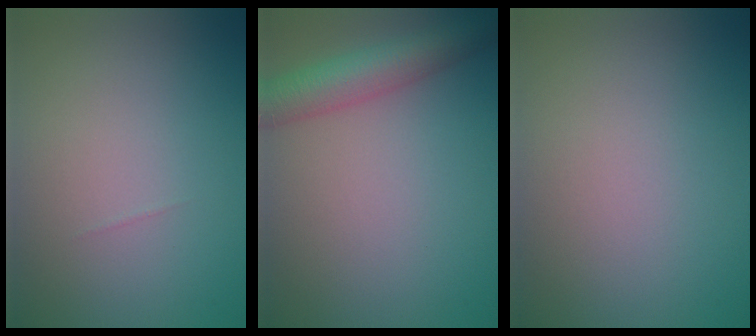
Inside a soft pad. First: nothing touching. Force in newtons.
{"total": 5.6, "press": 5.6, "slide": 0.1}
{"total": 0.0}